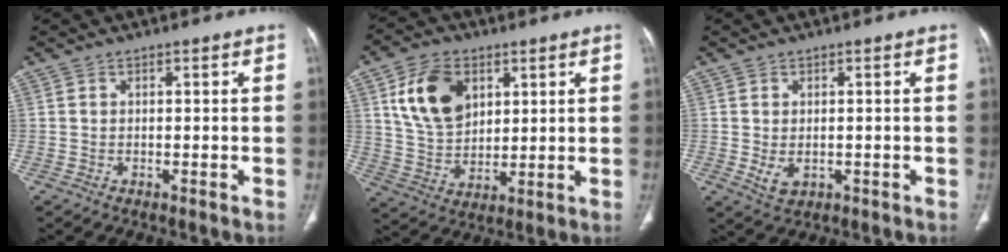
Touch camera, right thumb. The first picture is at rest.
{"total": 12.7, "force": [5.0, 8.5, 8.0], "torque": [-0.123, -0.016, 0.102]}
{"total": 3.0, "force": [-0.5, 2.0, 2.2], "torque": [-0.037, -0.005, 0.004]}